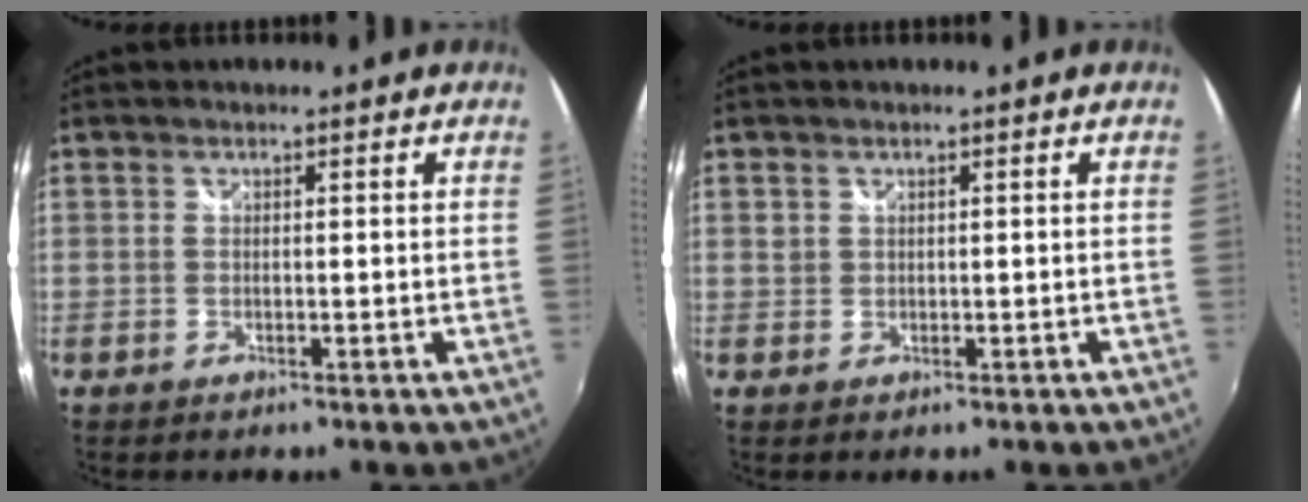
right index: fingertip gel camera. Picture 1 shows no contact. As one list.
[{"total": 0.9, "force": [0.4, 0.8, 0.2], "torque": [-0.002, 0.004, 0.007]}]